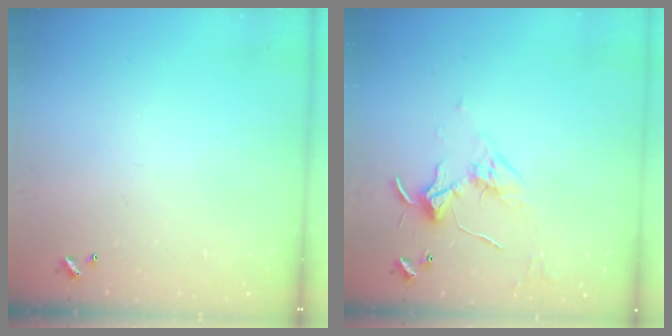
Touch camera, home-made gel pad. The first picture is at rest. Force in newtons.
{"total": 4.2, "press": 4.2, "slide": 0.4}